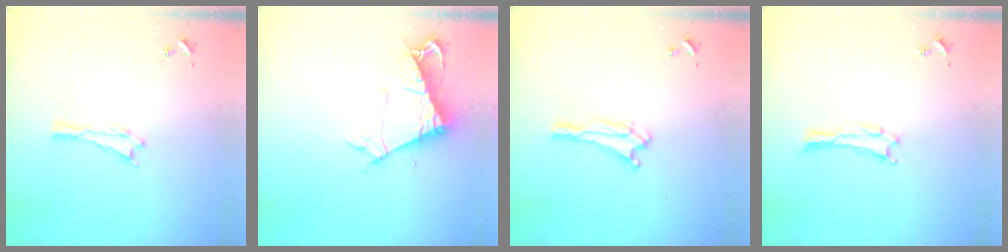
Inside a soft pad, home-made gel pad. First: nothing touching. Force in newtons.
{"total": 7.6, "press": 7.6, "slide": 1.0}
{"total": 0.6, "press": 0.6, "slide": 0.1}
{"total": 0.6, "press": 0.6, "slide": 0.1}